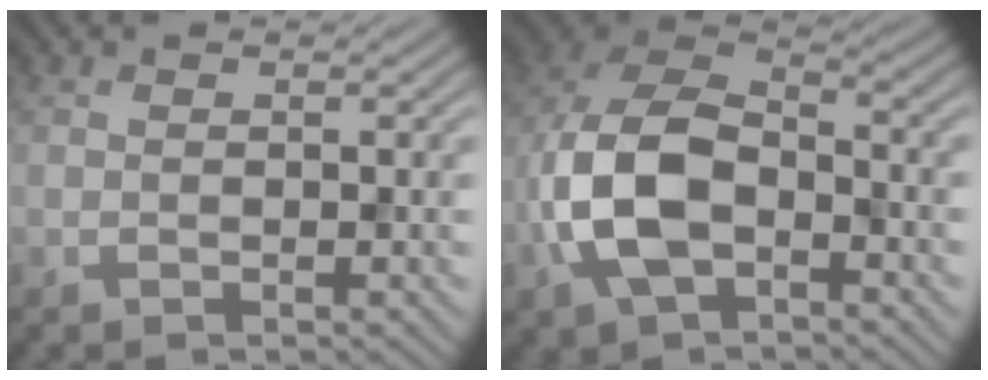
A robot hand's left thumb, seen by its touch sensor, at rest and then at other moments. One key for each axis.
{"total": 11.5, "fx": -3.8, "fy": 6.5, "fz": 8.7, "tx": -0.208, "ty": -0.003, "tz": -0.085}